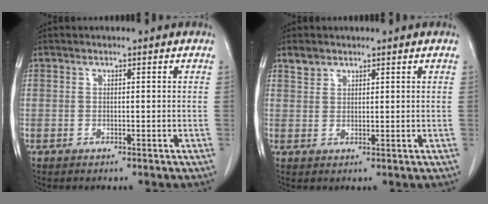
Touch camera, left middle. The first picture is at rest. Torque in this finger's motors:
{"motor_torque": [0.89, -0.89, 0.00, 0.00]}